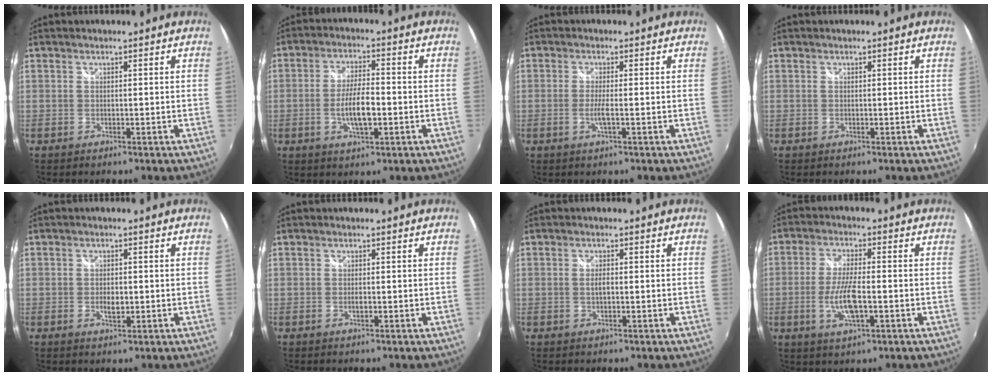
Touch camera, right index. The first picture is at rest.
{"total": 7.3, "force": [-1.8, 2.2, 6.7], "torque": [-0.130, -0.001, -0.032]}
{"total": 2.5, "force": [-0.7, 0.0, 2.5], "torque": [-0.049, -0.005, -0.014]}
{"total": 0.0}
{"total": 2.7, "force": [-0.5, 1.5, 2.2], "torque": [-0.037, -0.003, -0.009]}
{"total": 1.0, "force": [-0.3, 0.5, 0.8], "torque": [-0.015, -0.001, -0.006]}
{"total": 1.8, "force": [-0.1, 0.7, 1.6], "torque": [-0.030, 0.000, -0.003]}
{"total": 8.2, "force": [-2.1, 2.4, 7.5], "torque": [-0.153, -0.006, -0.038]}